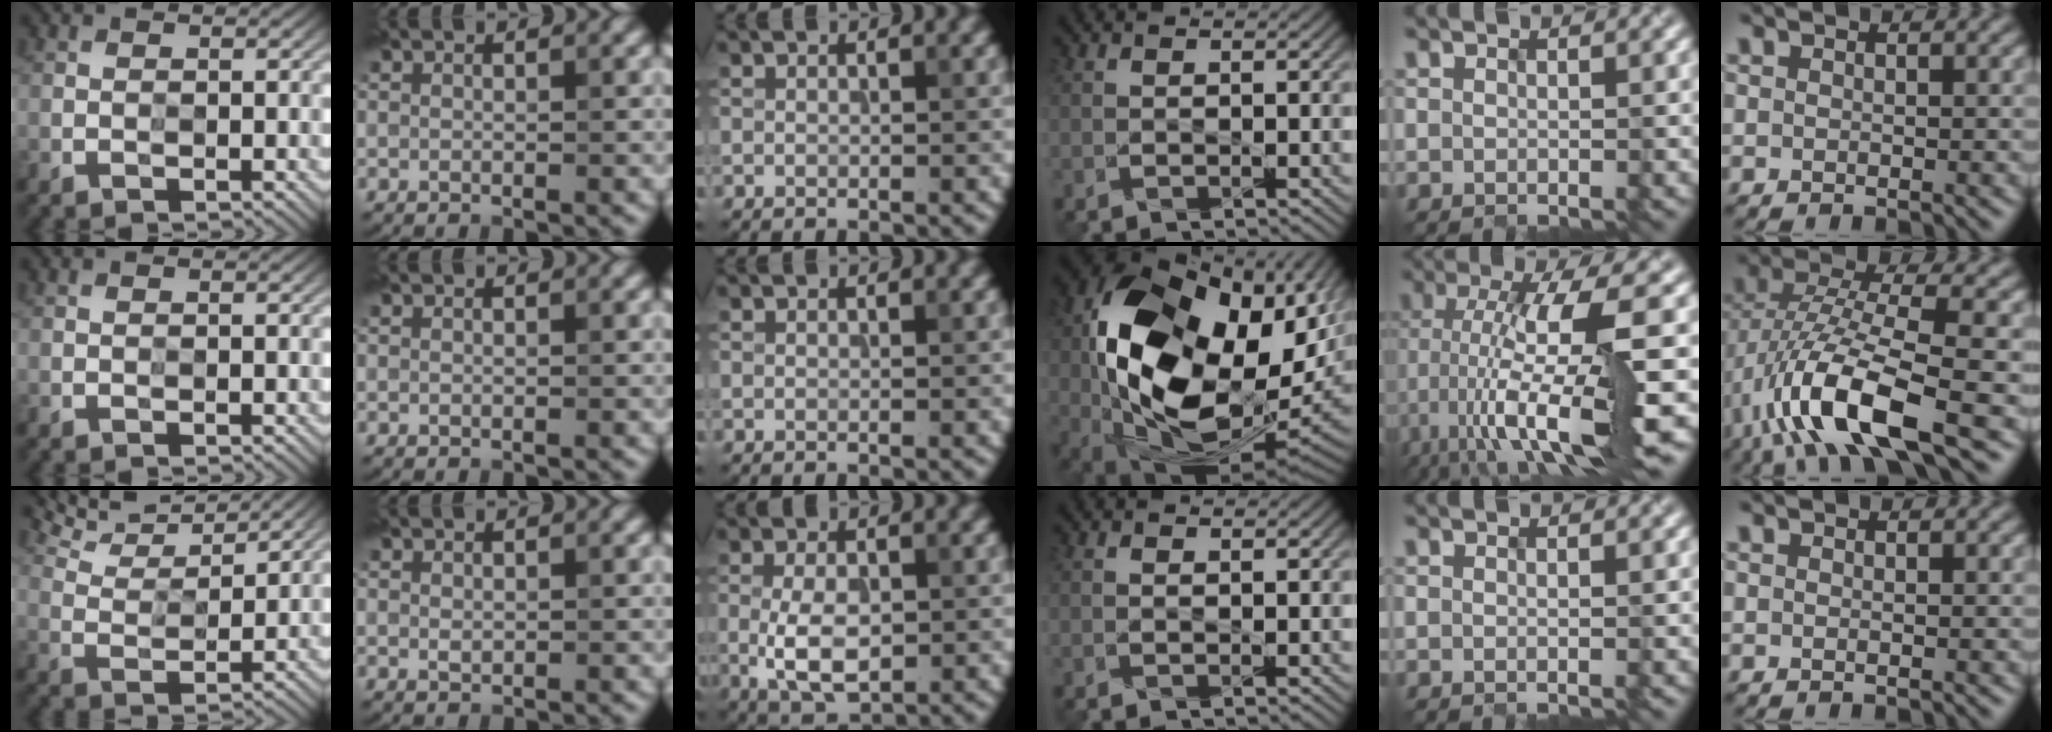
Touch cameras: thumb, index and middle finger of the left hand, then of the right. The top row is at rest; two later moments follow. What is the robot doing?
{"motion": "insert", "object": "drawer"}